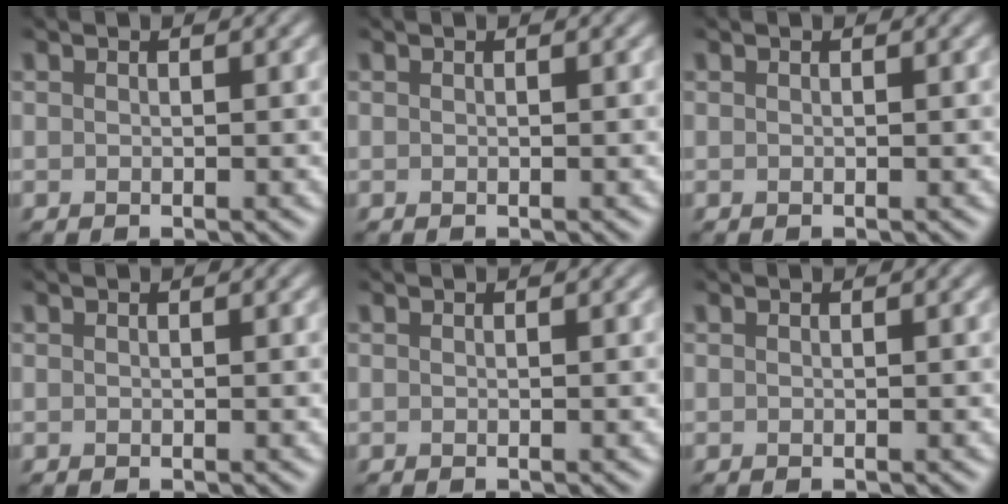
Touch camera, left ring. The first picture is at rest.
{"total": 0.0}
{"total": 0.0}
{"total": 0.0}
{"total": 0.0}
{"total": 0.0}